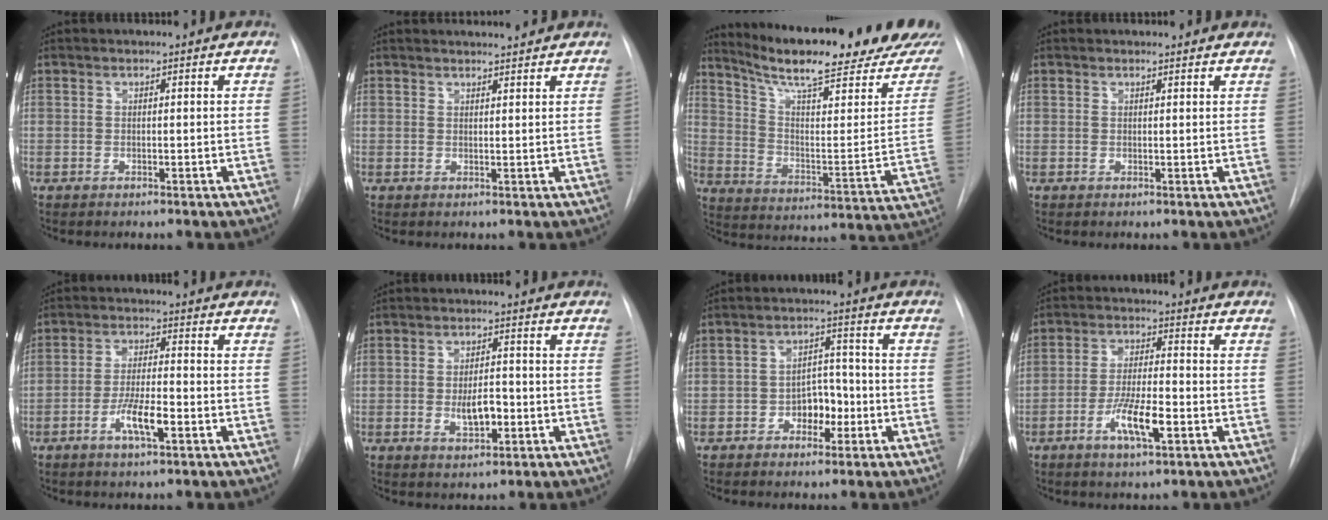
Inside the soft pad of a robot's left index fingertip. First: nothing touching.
{"total": 4.1, "force": [4.0, 0.2, 0.9], "torque": [-0.015, 0.013, 0.051]}
{"total": 24.9, "force": [21.2, 1.5, 12.9], "torque": [-0.198, -0.072, 0.292]}
{"total": 2.1, "force": [2.0, 0.4, 0.3], "torque": [-0.014, 0.005, 0.020]}
{"total": 5.8, "force": [-2.6, 1.0, 5.1], "torque": [-0.099, -0.002, -0.047]}
{"total": 4.5, "force": [-1.1, 1.9, 3.9], "torque": [-0.064, 0.000, -0.013]}
{"total": 5.0, "force": [-2.0, 3.1, 3.4], "torque": [-0.046, 0.015, -0.032]}
{"total": 7.3, "force": [-3.1, 1.4, 6.5], "torque": [-0.123, -0.005, -0.055]}